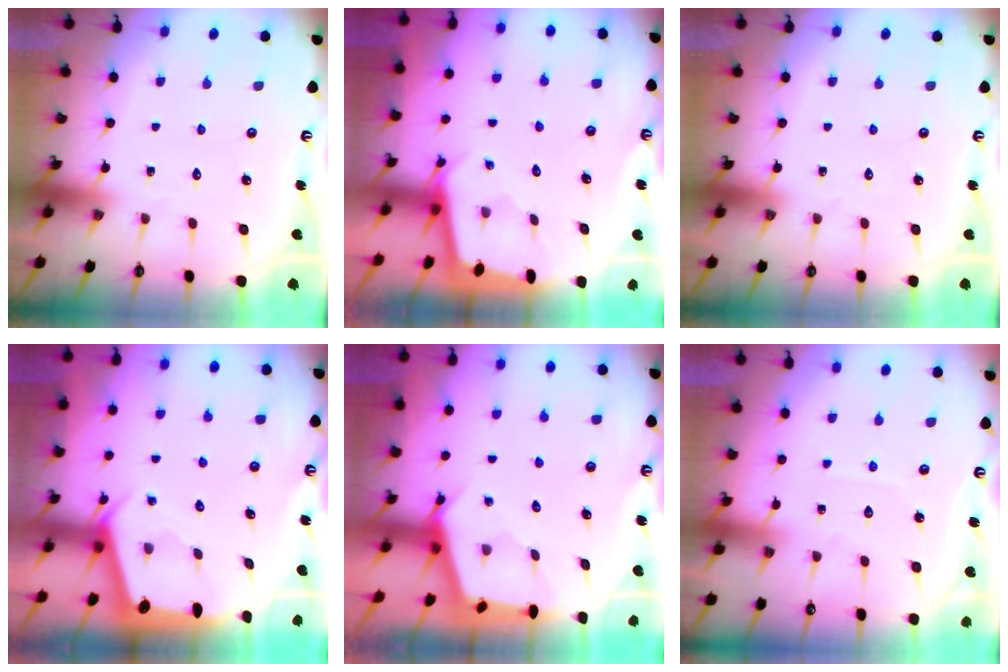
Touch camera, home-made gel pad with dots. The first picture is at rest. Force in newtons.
{"total": 1.9, "press": 1.9, "slide": 0.2}
{"total": 0.0}
{"total": 2.5, "press": 2.5, "slide": 0.3}
{"total": 2.6, "press": 2.5, "slide": 0.3}
{"total": 2.9, "press": 2.9, "slide": 0.4}